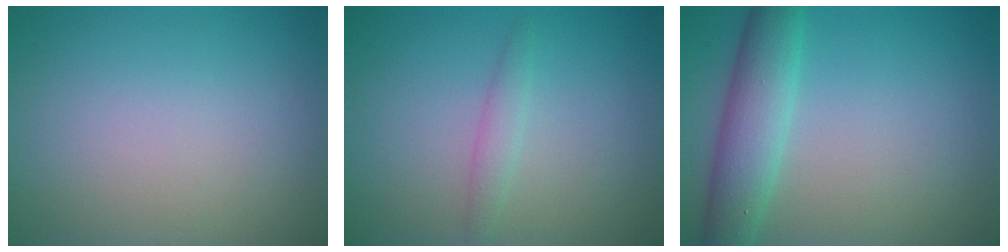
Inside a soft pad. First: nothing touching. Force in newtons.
{"total": 1.4, "press": 1.4, "slide": 0.1}
{"total": 4.9, "press": 4.9, "slide": 0.3}